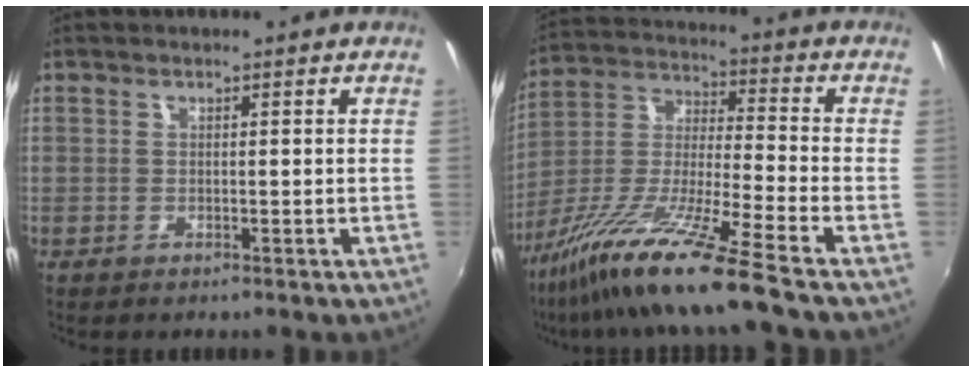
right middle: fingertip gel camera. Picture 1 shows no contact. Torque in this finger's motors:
{"motor_torque": [1.10, -1.04, 0.85, 0.21]}